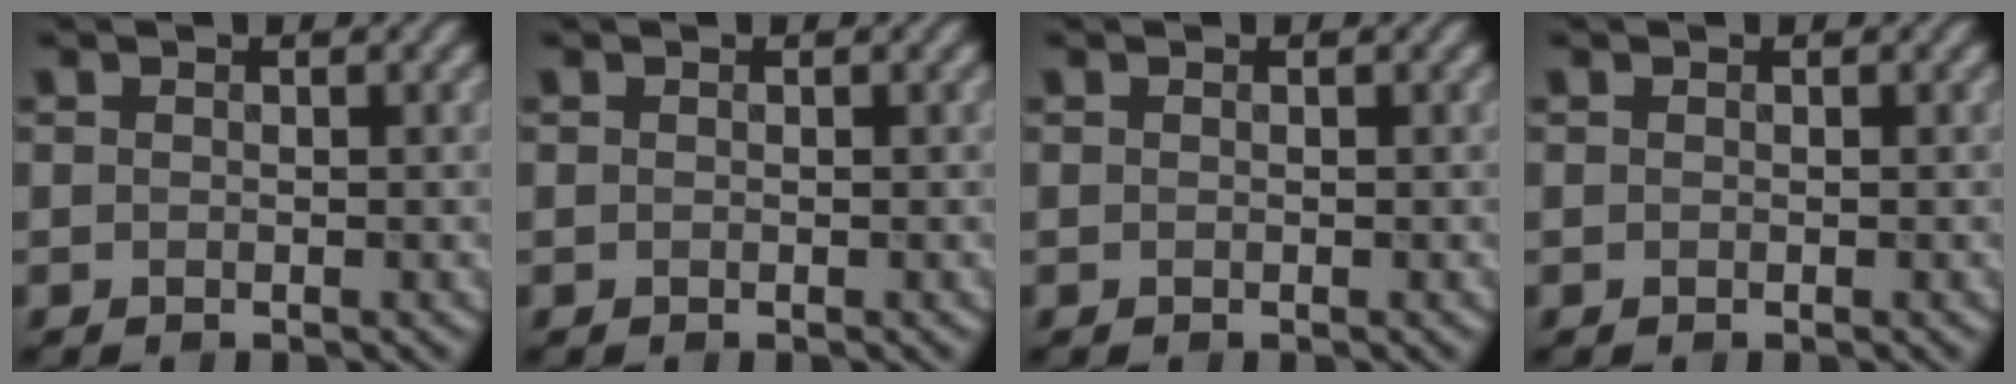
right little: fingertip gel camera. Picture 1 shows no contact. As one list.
[{"total": 0.0}, {"total": 0.0}, {"total": 0.0}]